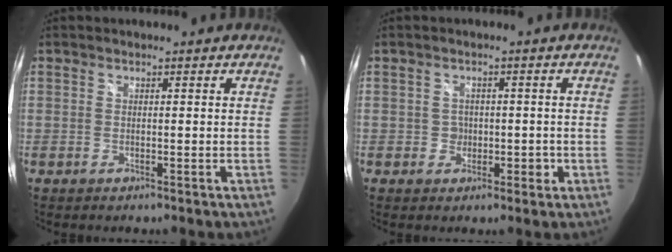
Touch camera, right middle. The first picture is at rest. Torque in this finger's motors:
{"motor_torque": [0.19, -0.12, 0.00, 0.00]}